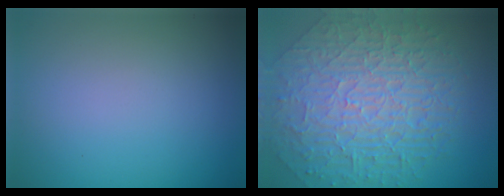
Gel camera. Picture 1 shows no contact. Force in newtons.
{"total": 10.2, "press": 6.6, "slide": 7.7}